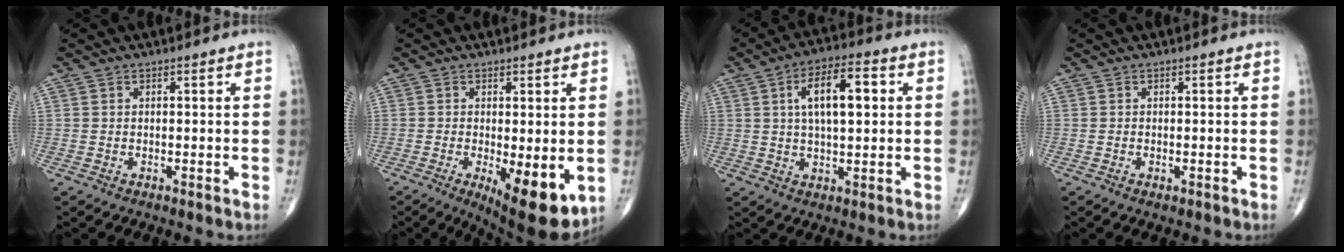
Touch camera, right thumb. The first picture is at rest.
{"total": 10.7, "force": [-2.6, 3.6, 9.8], "torque": [-0.138, -0.025, -0.028]}
{"total": 11.1, "force": [2.5, 4.6, 9.8], "torque": [-0.154, 0.011, 0.038]}
{"total": 0.7, "force": [-0.3, 0.3, 0.5], "torque": [-0.010, -0.001, -0.004]}